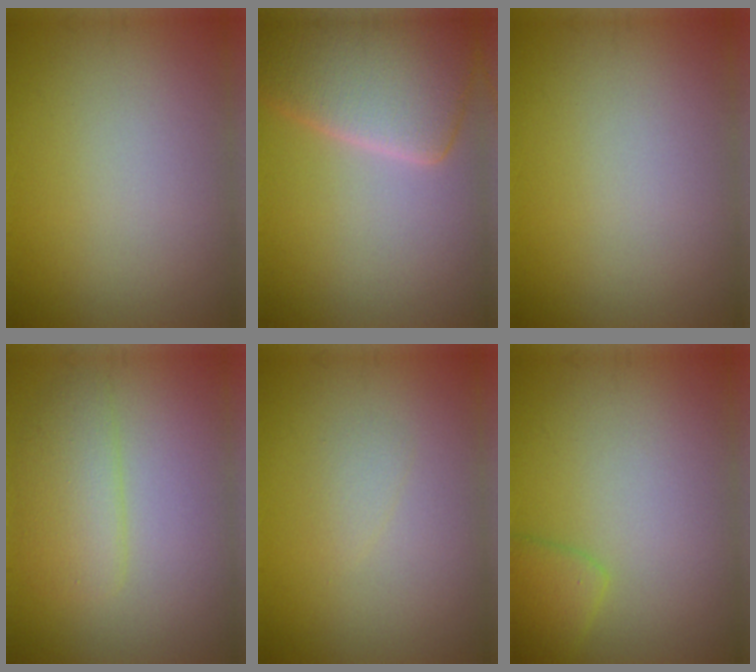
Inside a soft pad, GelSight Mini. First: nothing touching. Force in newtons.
{"total": 7.4, "press": 7.4, "slide": 0.7}
{"total": 0.0}
{"total": 3.0, "press": 3.0, "slide": 0.2}
{"total": 0.9, "press": 0.9, "slide": 0.2}
{"total": 2.4, "press": 2.4, "slide": 0.2}